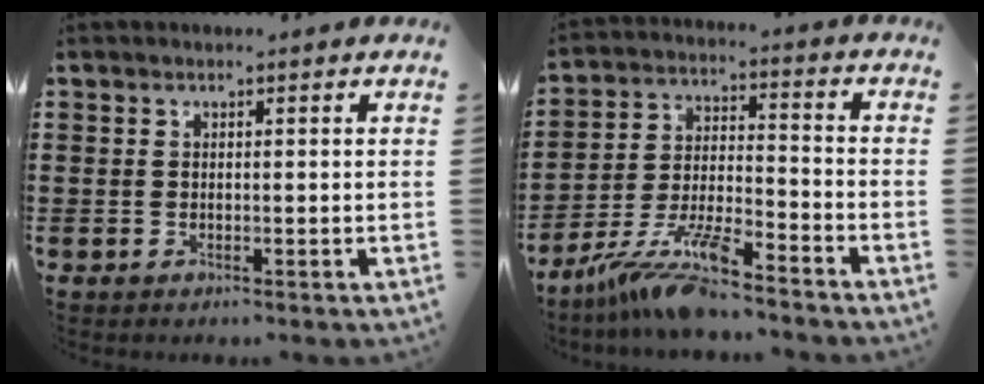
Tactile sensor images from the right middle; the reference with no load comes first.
{"total": 10.1, "force": [-8.7, 1.2, 5.1], "torque": [-0.100, 0.010, -0.170]}